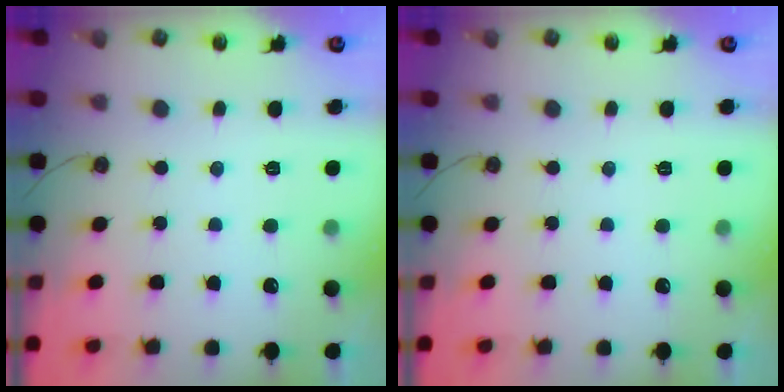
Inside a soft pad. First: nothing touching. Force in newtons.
{"total": 0.5, "press": 0.5, "slide": 0.2}